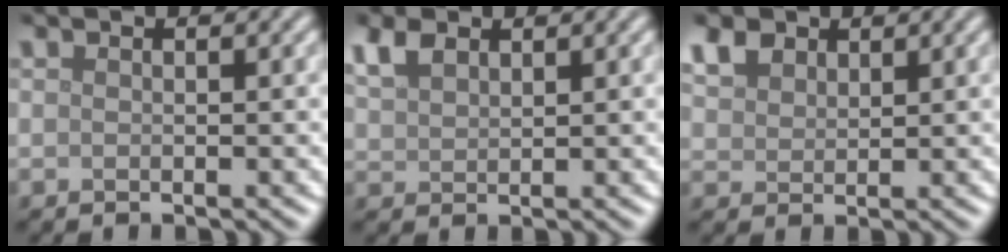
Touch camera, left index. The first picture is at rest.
{"total": 2.7, "force": [1.8, 1.5, 1.4], "torque": [-0.039, 0.008, 0.043]}
{"total": 2.8, "force": [1.8, 1.9, 1.1], "torque": [-0.034, 0.007, 0.038]}